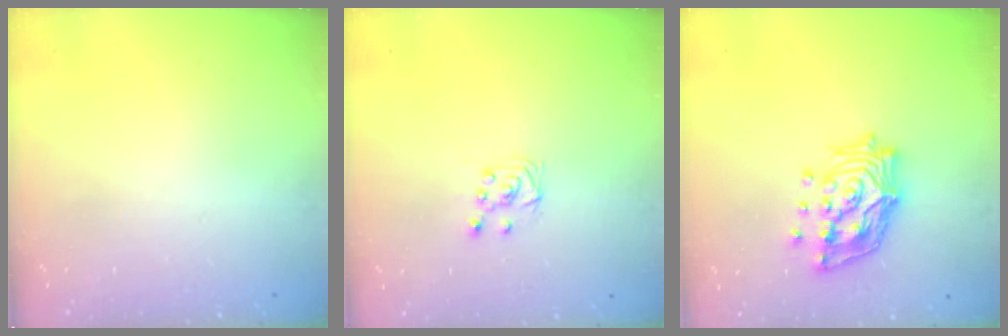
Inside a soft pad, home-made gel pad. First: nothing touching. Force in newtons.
{"total": 4.5, "press": 4.5, "slide": 0.5}
{"total": 18.2, "press": 18.0, "slide": 2.7}